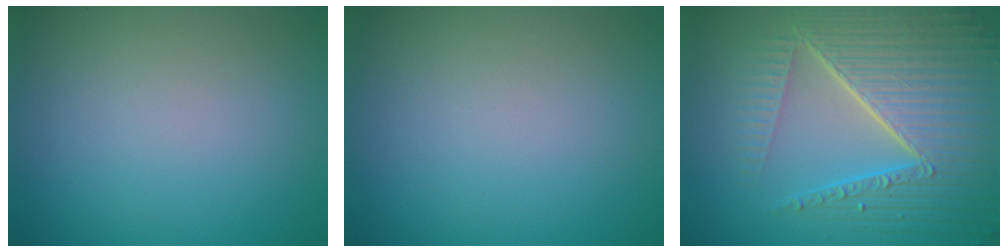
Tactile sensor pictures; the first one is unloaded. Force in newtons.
{"total": 0.0}
{"total": 8.6, "press": 6.0, "slide": 6.2}